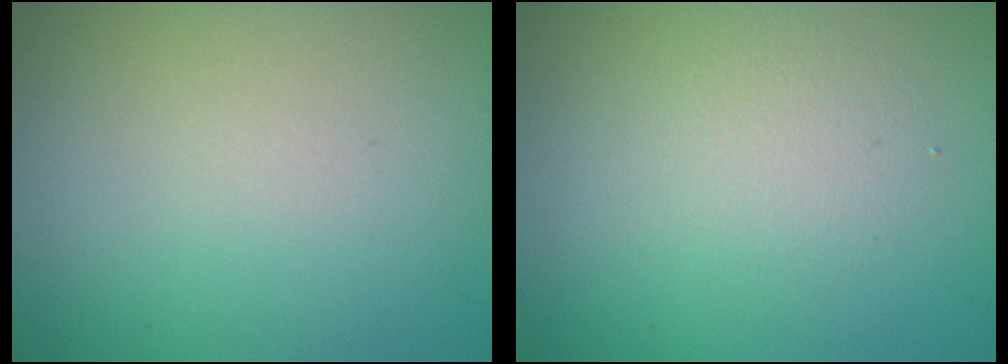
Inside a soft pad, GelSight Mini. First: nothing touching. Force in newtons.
{"total": 2.2, "press": 2.2, "slide": 0.0}